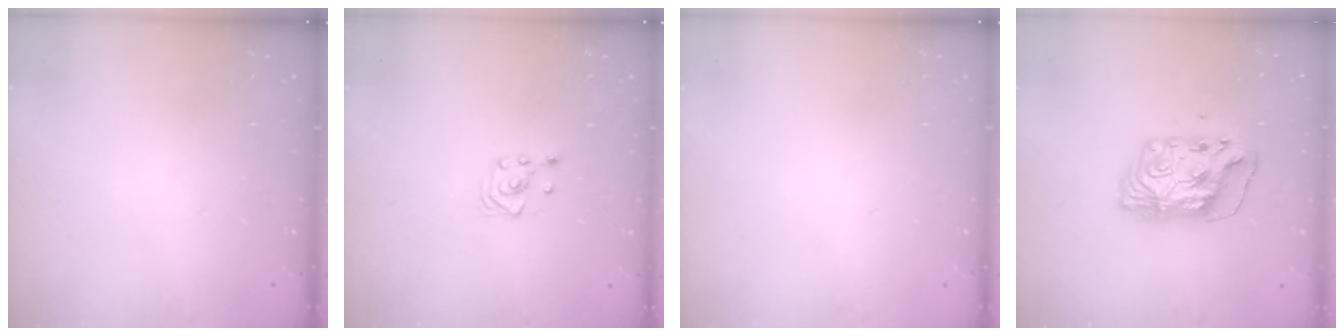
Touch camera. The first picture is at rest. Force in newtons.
{"total": 3.0, "press": 2.6, "slide": 1.5}
{"total": 0.0}
{"total": 11.3, "press": 11.3, "slide": 1.1}